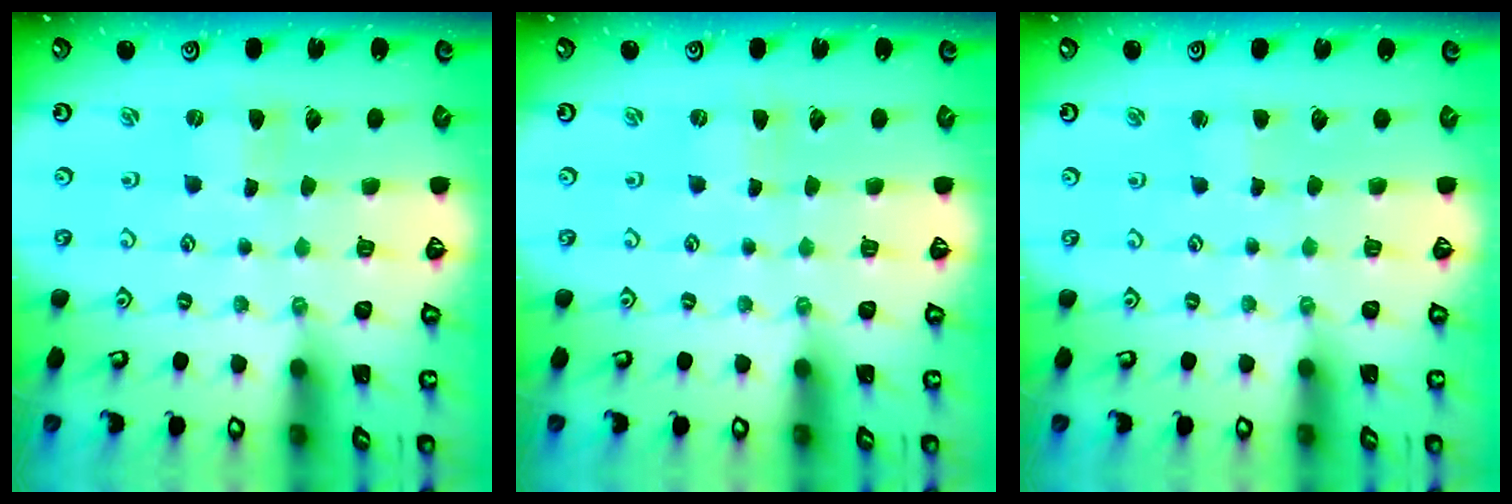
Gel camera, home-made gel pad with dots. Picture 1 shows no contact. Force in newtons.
{"total": 0.0}
{"total": 1.5, "press": 1.5, "slide": 0.3}